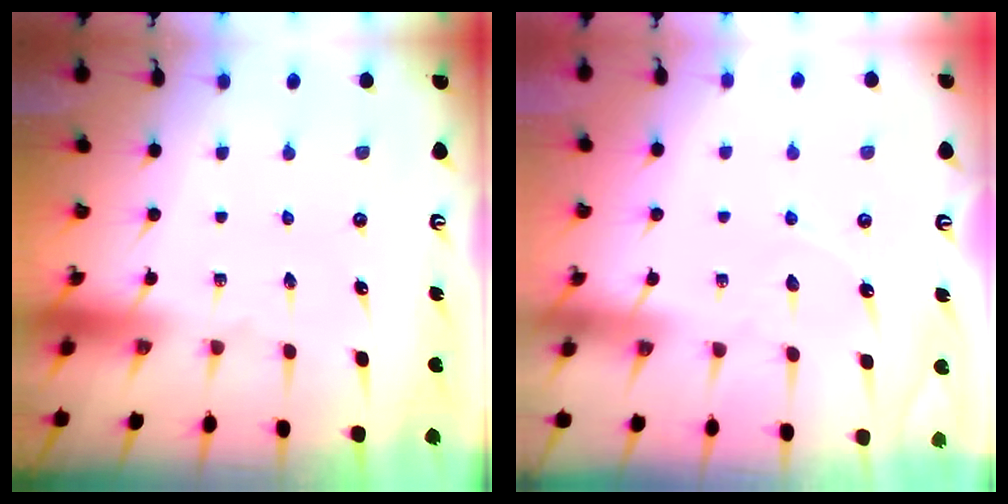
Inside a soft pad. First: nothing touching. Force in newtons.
{"total": 3.7, "press": 3.7, "slide": 0.4}